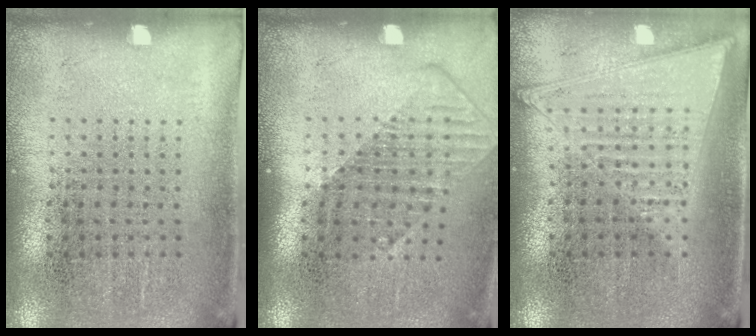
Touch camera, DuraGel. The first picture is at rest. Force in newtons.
{"total": 1.4, "press": 1.1, "slide": 0.9}
{"total": 1.4, "press": 1.4, "slide": 0.1}